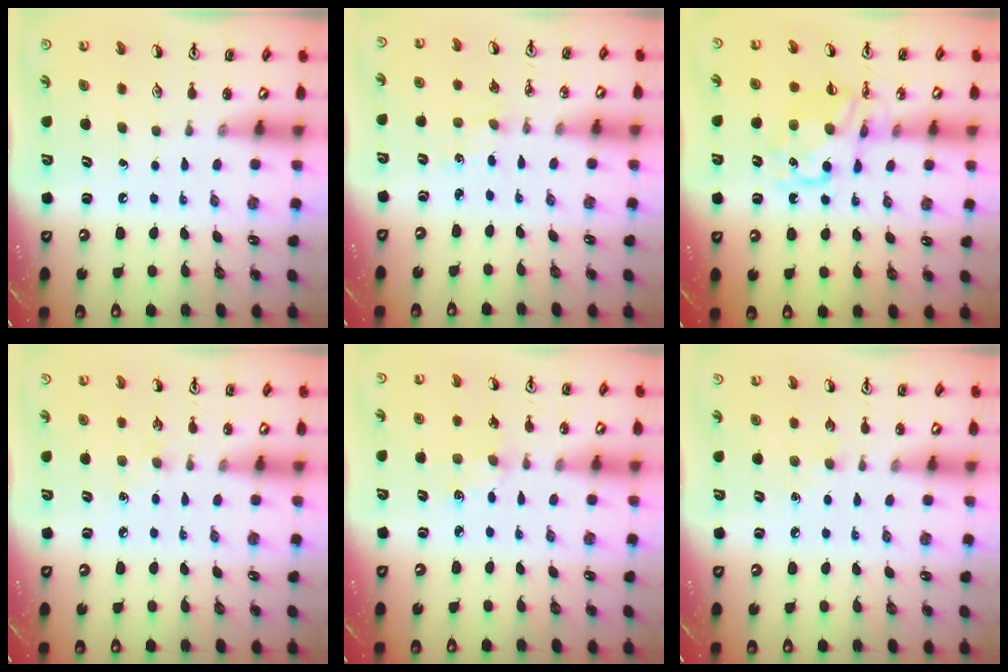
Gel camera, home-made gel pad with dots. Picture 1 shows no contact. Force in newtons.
{"total": 0.0}
{"total": 10.3, "press": 10.2, "slide": 0.8}
{"total": 2.8, "press": 2.8, "slide": 0.4}
{"total": 3.5, "press": 3.4, "slide": 0.5}
{"total": 2.9, "press": 2.9, "slide": 0.4}